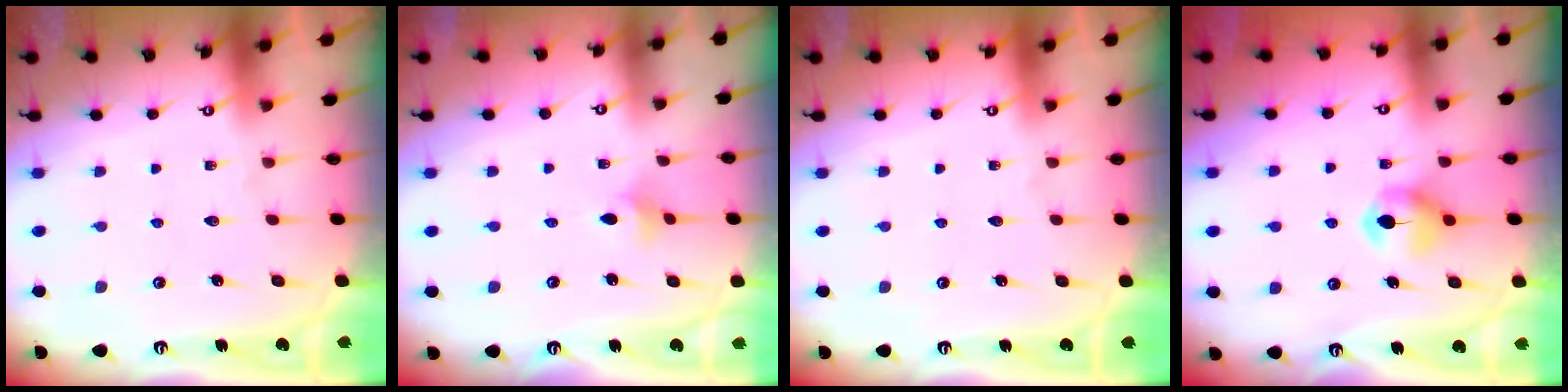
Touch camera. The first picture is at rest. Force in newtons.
{"total": 2.8, "press": 2.8, "slide": 0.5}
{"total": 0.0}
{"total": 6.4, "press": 6.4, "slide": 0.6}